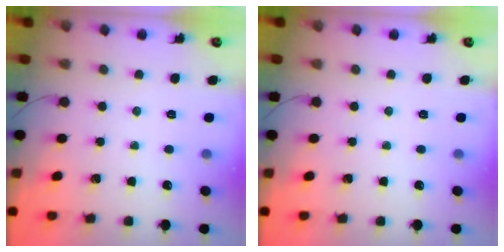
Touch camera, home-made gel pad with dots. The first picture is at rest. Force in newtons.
{"total": 0.0}